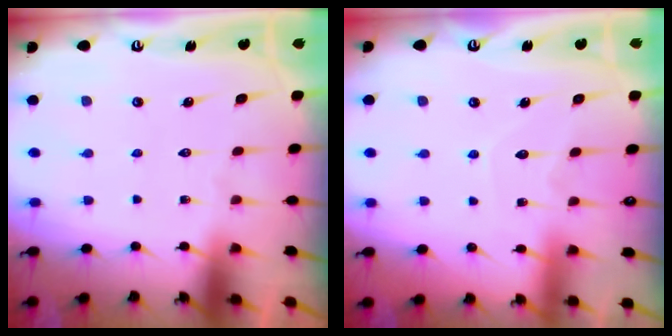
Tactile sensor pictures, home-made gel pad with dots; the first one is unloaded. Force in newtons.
{"total": 5.9, "press": 5.9, "slide": 0.5}